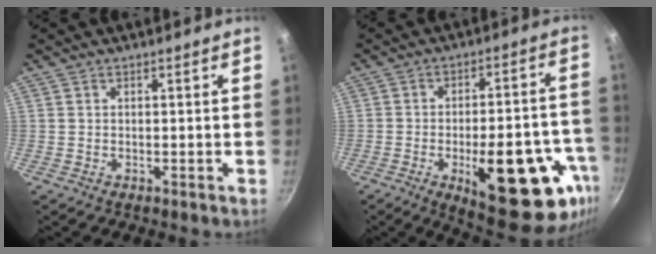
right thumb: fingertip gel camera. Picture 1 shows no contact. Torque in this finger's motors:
{"motor_torque": [2.70, 2.31, 2.10, -0.65, 0.45]}